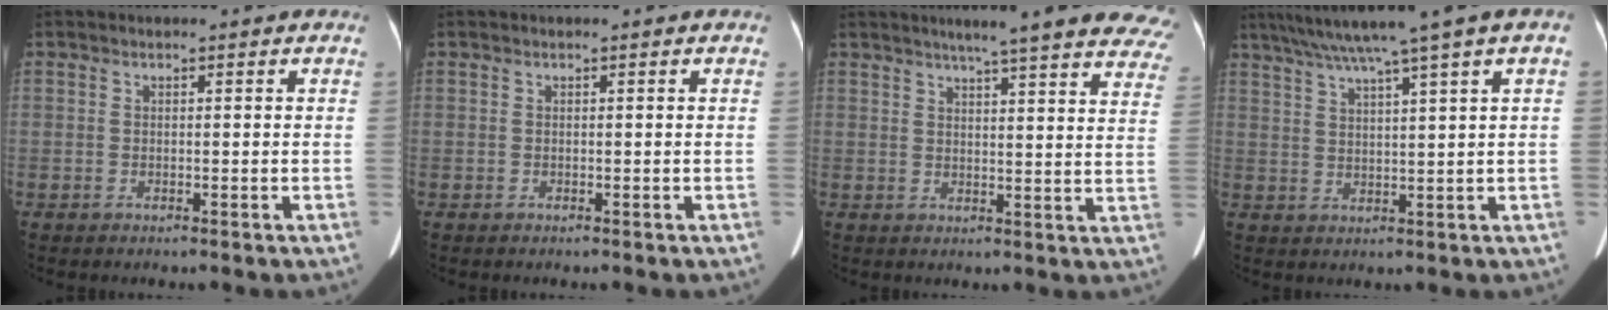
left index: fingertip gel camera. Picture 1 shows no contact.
{"total": 0.0}
{"total": 22.7, "force": [19.4, 2.1, 11.6], "torque": [-0.149, -0.026, 0.217]}
{"total": 10.0, "force": [6.4, -1.6, 7.5], "torque": [-0.121, 0.032, 0.094]}